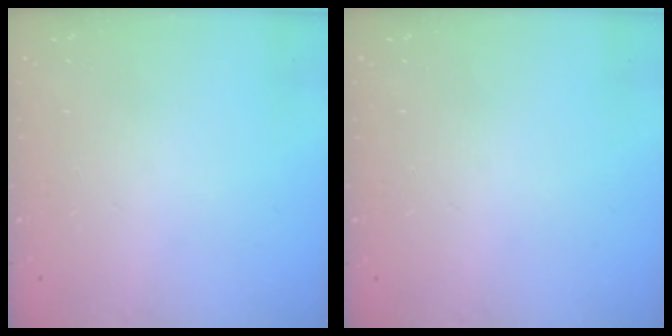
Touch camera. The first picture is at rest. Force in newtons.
{"total": 0.0}